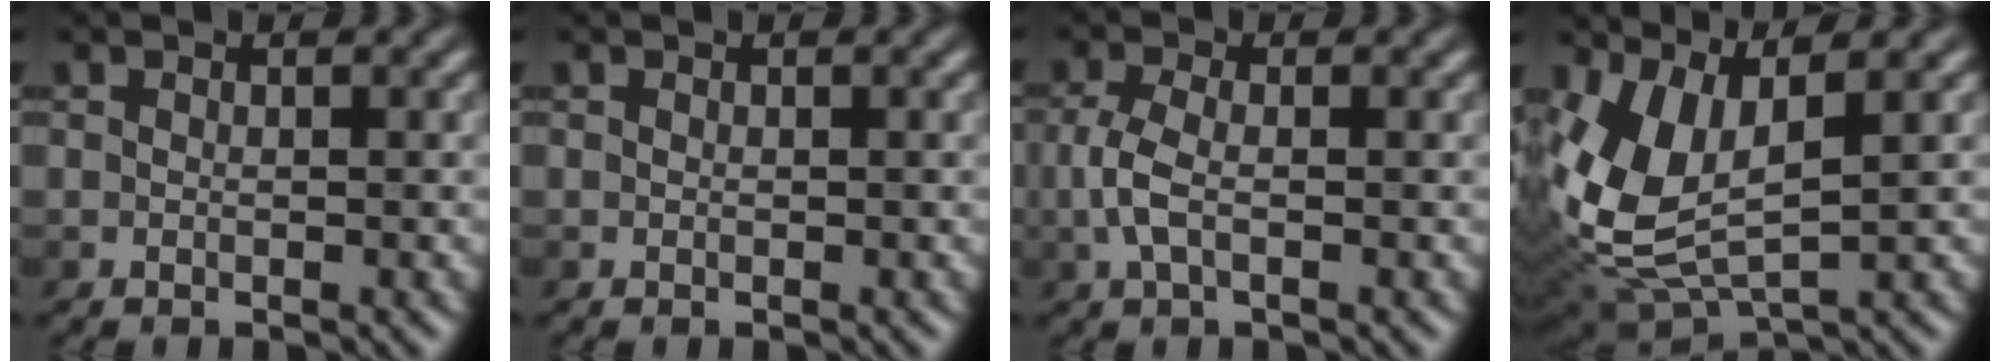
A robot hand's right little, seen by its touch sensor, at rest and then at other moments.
{"total": 0.0}
{"total": 2.5, "force": [-0.6, 1.1, 2.1], "torque": [-0.055, 0.004, -0.011]}
{"total": 6.2, "force": [1.6, 2.9, 5.2], "torque": [-0.127, -0.010, 0.041]}